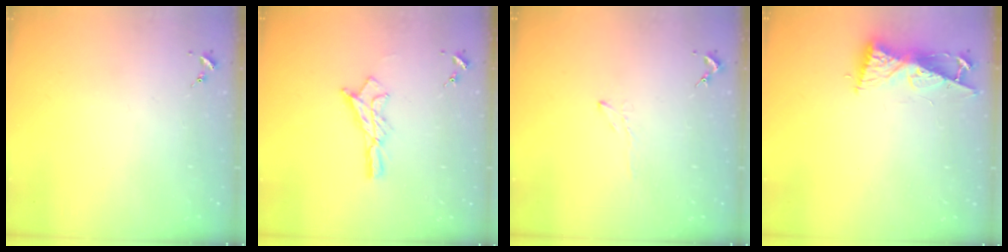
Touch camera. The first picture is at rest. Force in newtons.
{"total": 12.9, "press": 12.8, "slide": 1.0}
{"total": 4.2, "press": 4.1, "slide": 0.5}
{"total": 8.6, "press": 8.6, "slide": 0.7}